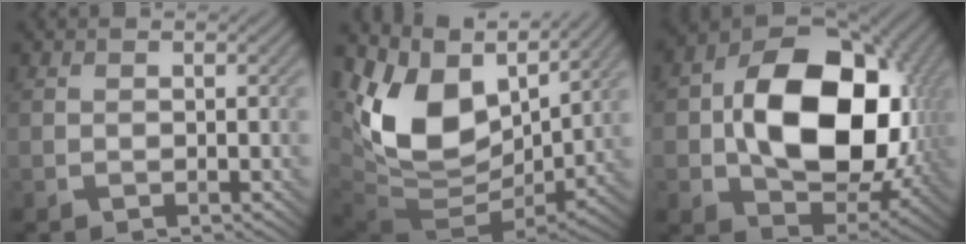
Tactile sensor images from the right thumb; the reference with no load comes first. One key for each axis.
{"total": 13.4, "fx": 4.7, "fy": 8.4, "fz": 9.4, "tx": -0.201, "ty": 0.002, "tz": 0.090}
{"total": 17.2, "fx": 0.6, "fy": 12.0, "fz": 12.2, "tx": -0.202, "ty": -0.020, "tz": 0.027}